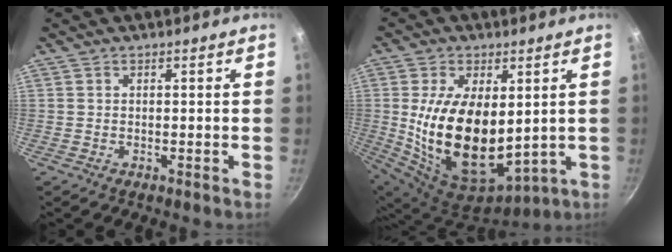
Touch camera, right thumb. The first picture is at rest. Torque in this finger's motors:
{"motor_torque": [1.95, 2.73, 1.95, -0.62, 0.56]}